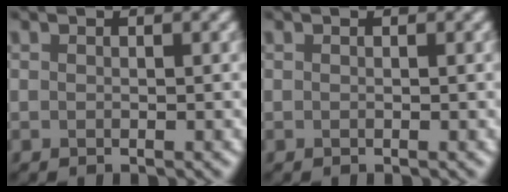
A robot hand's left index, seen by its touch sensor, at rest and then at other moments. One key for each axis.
{"total": 0.0}